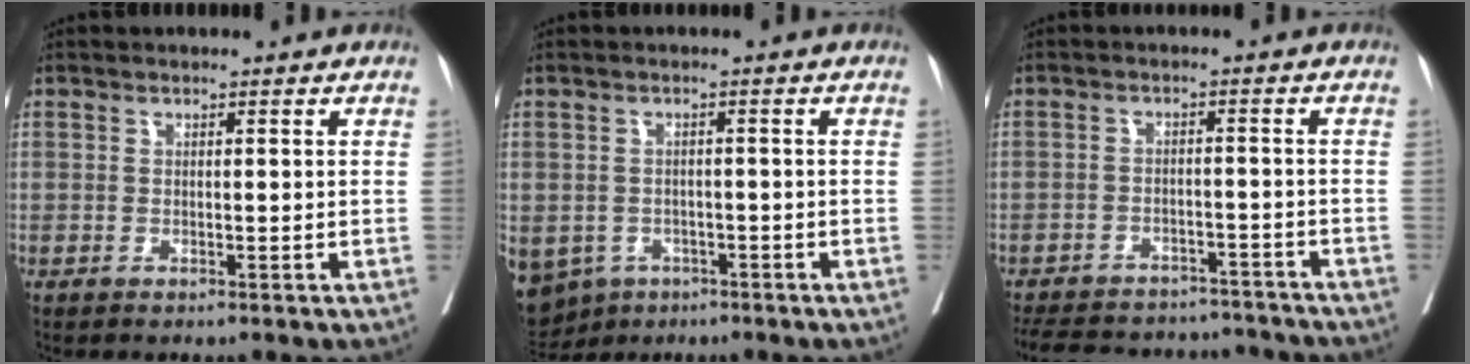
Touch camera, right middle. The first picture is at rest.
{"total": 12.3, "force": [-6.5, 9.6, 4.0], "torque": [-0.123, -0.006, -0.083]}
{"total": 18.5, "force": [-16.5, 6.2, 5.3], "torque": [-0.140, 0.001, -0.218]}